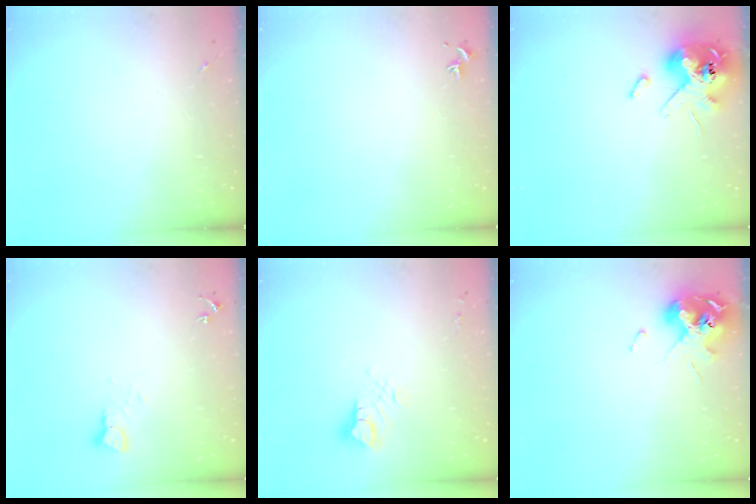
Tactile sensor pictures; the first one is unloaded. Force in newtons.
{"total": 0.8, "press": 0.7, "slide": 0.3}
{"total": 13.8, "press": 13.6, "slide": 2.2}
{"total": 2.4, "press": 2.4, "slide": 0.2}
{"total": 7.4, "press": 7.4, "slide": 0.8}
{"total": 11.3, "press": 11.2, "slide": 1.5}